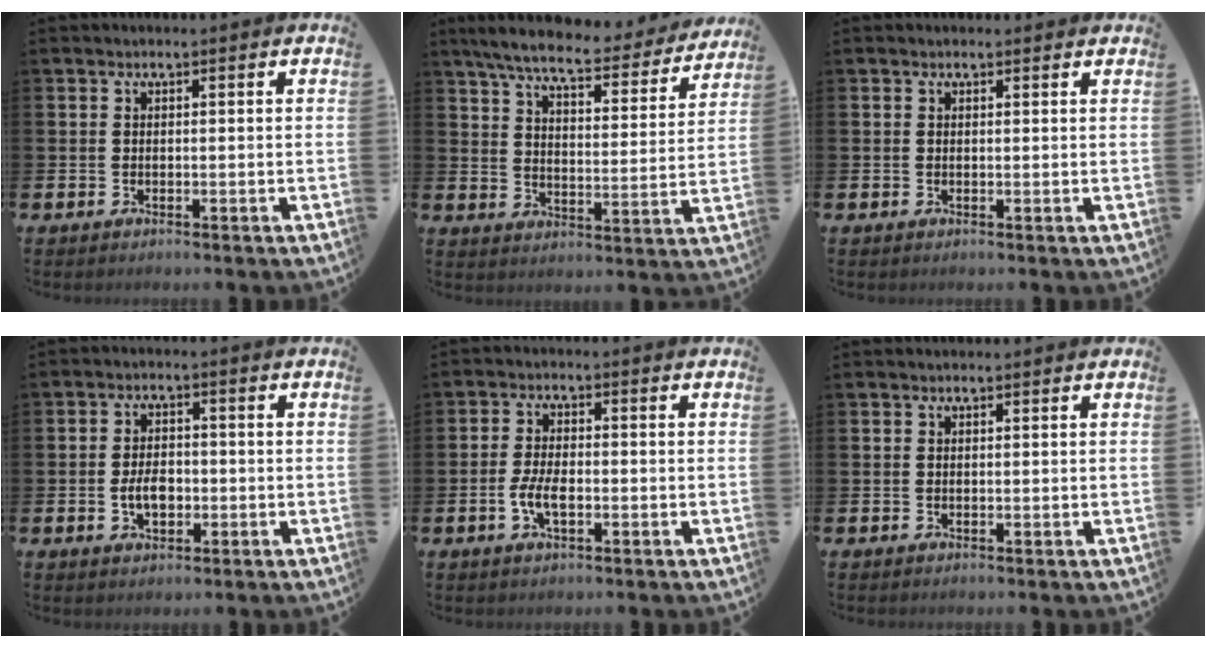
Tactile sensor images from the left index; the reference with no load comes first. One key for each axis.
{"total": 7.8, "fx": 7.0, "fy": 1.0, "fz": 3.2, "tx": -0.088, "ty": -0.045, "tz": 0.117}
{"total": 0.6, "fx": 0.5, "fy": 0.2, "fz": 0.2, "tx": 0.006, "ty": -0.001, "tz": 0.008}
{"total": 3.8, "fx": -0.7, "fy": 2.4, "fz": 2.9, "tx": -0.035, "ty": -0.003, "tz": -0.018}
{"total": 3.8, "fx": -1.0, "fy": 1.7, "fz": 3.3, "tx": -0.069, "ty": 0.006, "tz": -0.018}
{"total": 0.0}